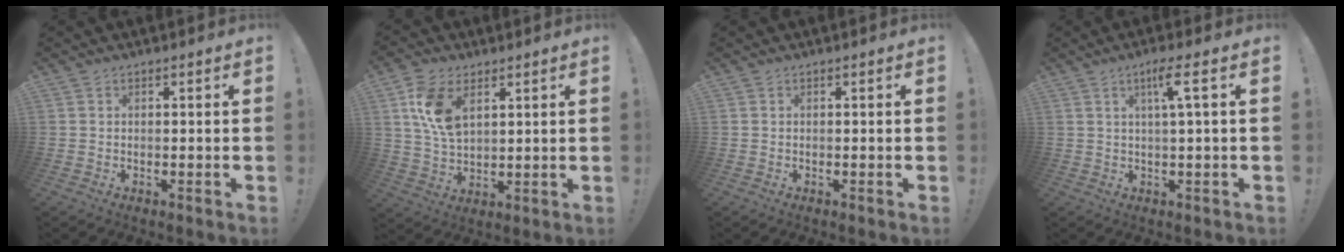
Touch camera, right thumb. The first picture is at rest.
{"total": 11.7, "force": [5.1, 7.0, 7.8], "torque": [-0.155, -0.012, 0.094]}
{"total": 0.0}
{"total": 5.7, "force": [2.0, -0.2, 5.3], "torque": [-0.082, -0.007, 0.023]}